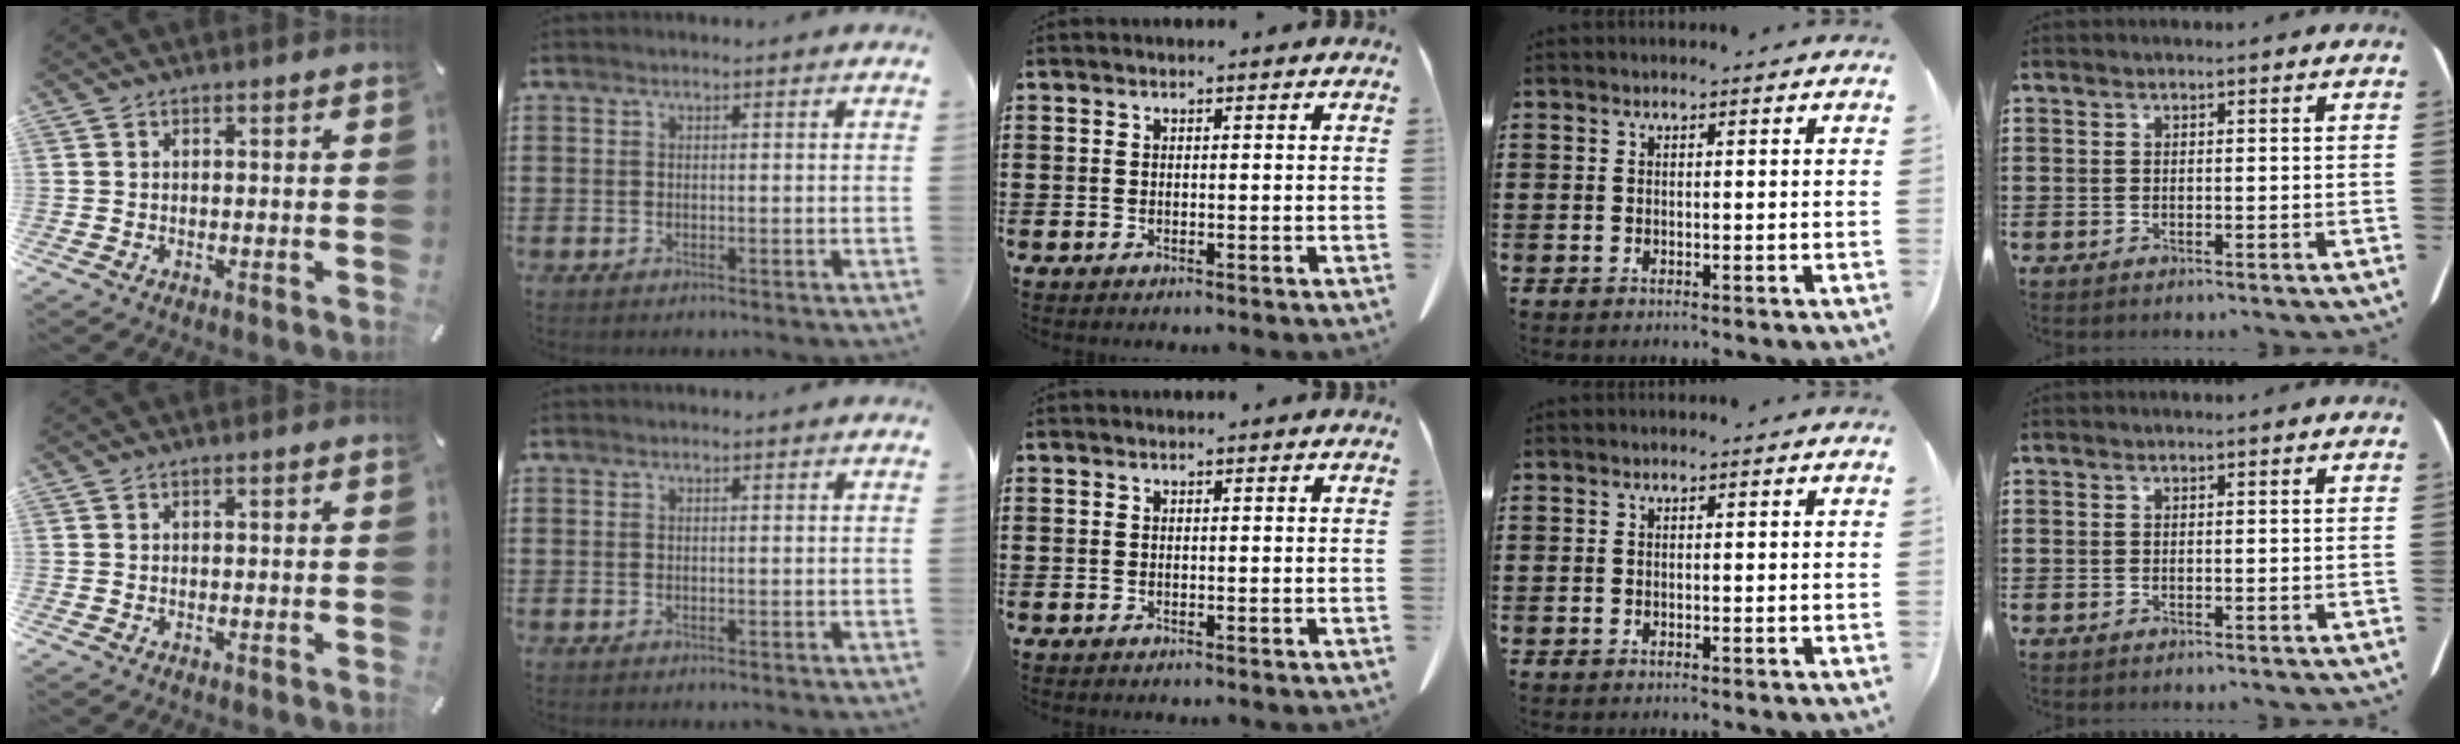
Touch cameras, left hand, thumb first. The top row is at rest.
{}